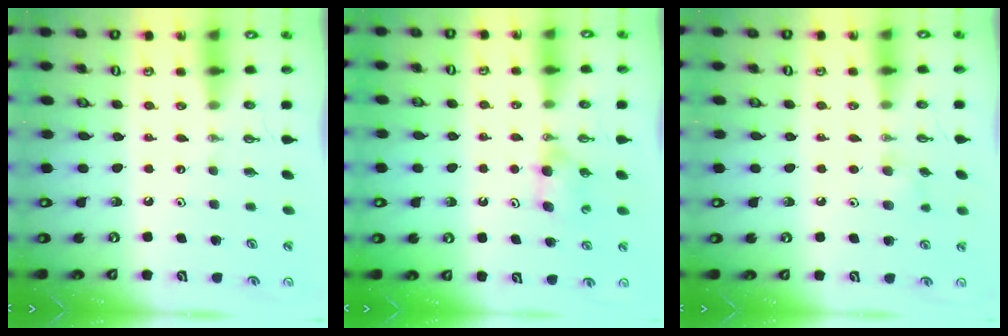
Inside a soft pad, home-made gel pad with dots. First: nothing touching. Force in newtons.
{"total": 4.1, "press": 3.7, "slide": 1.6}
{"total": 7.4, "press": 6.9, "slide": 2.8}